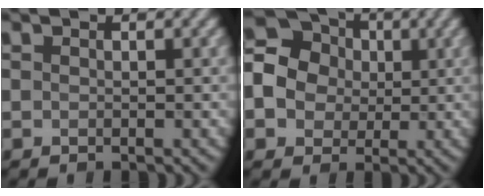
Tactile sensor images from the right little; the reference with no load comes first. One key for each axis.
{"total": 14.5, "fx": 1.3, "fy": 13.3, "fz": 5.7, "tx": -0.152, "ty": 0.040, "tz": -0.007}